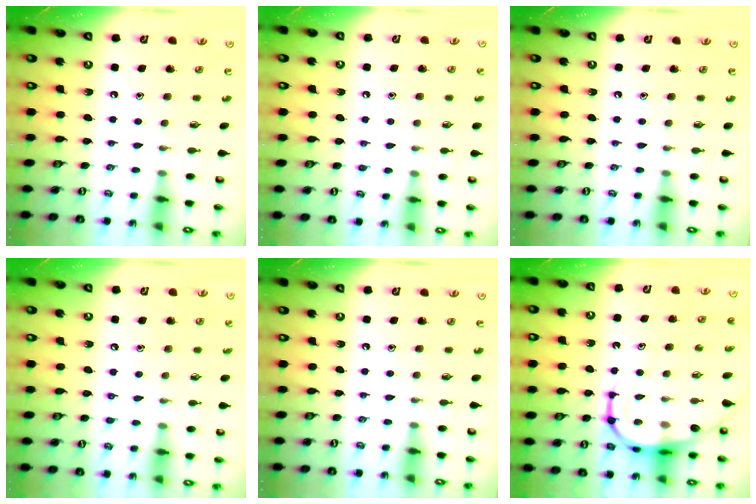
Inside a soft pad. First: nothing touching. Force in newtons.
{"total": 3.6, "press": 3.6, "slide": 0.4}
{"total": 0.0}
{"total": 4.6, "press": 4.6, "slide": 0.5}
{"total": 0.0}
{"total": 13.8, "press": 13.8, "slide": 1.2}